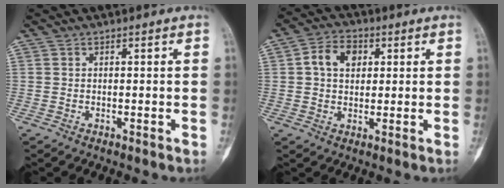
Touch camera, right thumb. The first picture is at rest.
{"total": 6.8, "force": [1.5, 5.0, 4.3], "torque": [-0.060, 0.009, 0.021]}